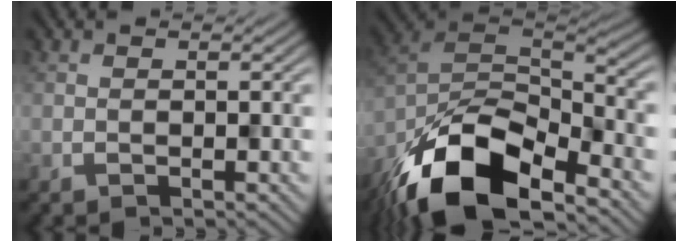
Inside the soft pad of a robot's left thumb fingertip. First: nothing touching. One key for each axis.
{"total": 15.4, "fx": -10.6, "fy": 6.6, "fz": 9.1, "tx": -0.200, "ty": -0.028, "tz": -0.186}